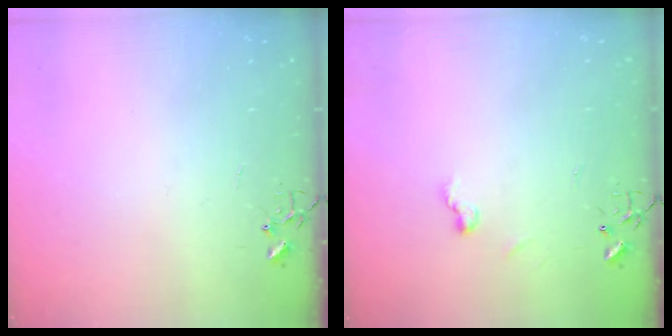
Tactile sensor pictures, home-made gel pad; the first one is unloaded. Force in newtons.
{"total": 5.2, "press": 5.2, "slide": 0.6}